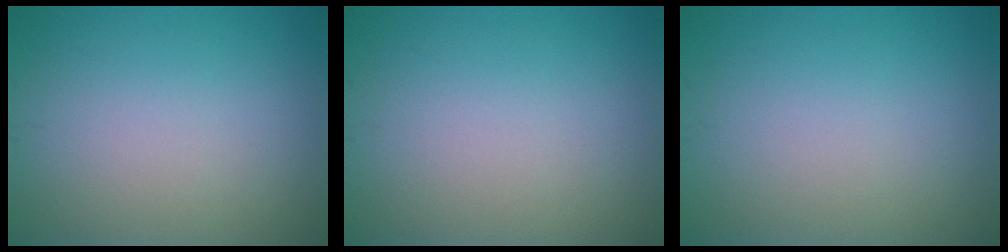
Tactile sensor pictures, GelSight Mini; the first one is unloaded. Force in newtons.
{"total": 0.0}
{"total": 0.0}